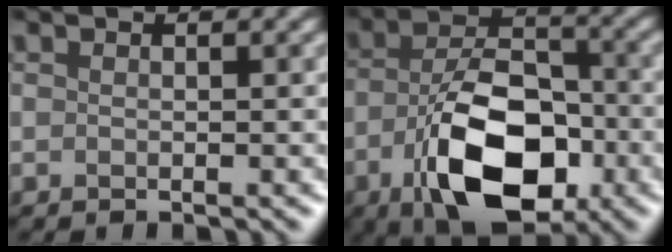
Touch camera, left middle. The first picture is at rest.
{"total": 9.9, "force": [-4.4, 5.1, 7.2], "torque": [-0.140, 0.004, -0.074]}